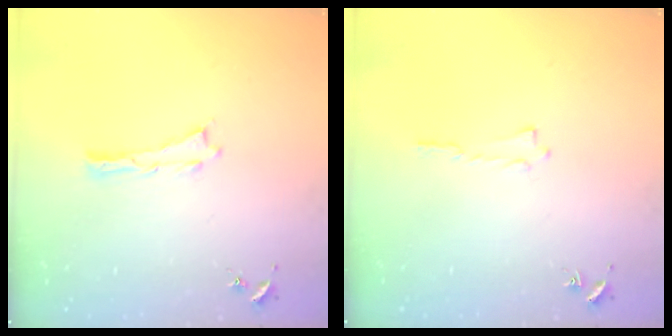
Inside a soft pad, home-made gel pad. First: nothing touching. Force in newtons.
{"total": 0.0}